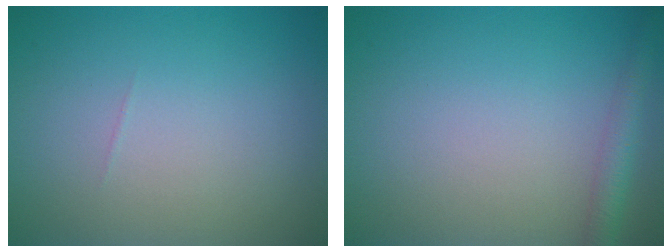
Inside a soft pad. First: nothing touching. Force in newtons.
{"total": 2.2, "press": 2.2, "slide": 0.1}